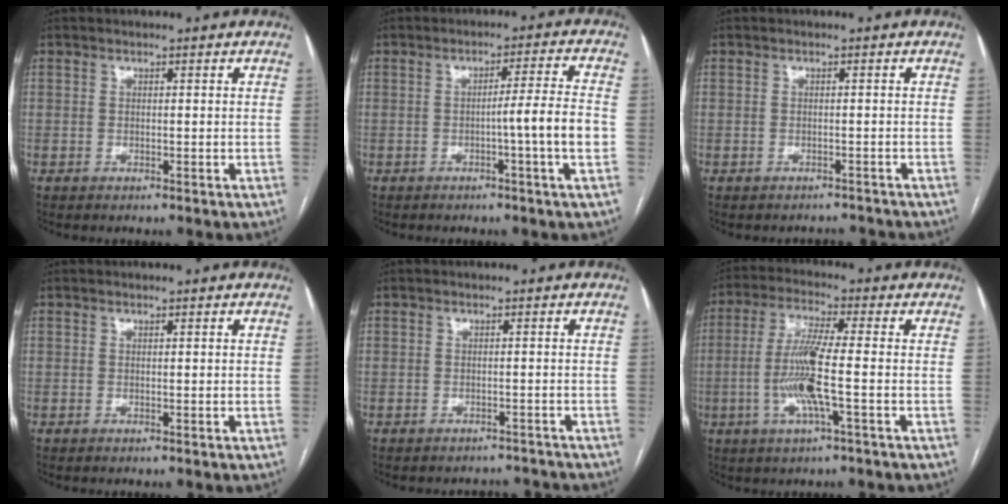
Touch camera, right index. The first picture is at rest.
{"total": 6.6, "force": [-1.7, -1.3, 6.2], "torque": [-0.088, 0.004, -0.025]}
{"total": 1.9, "force": [-1.8, 0.6, -0.6], "torque": [0.011, 0.002, -0.019]}
{"total": 0.0}
{"total": 3.0, "force": [-2.6, 1.3, -0.5], "torque": [0.010, 0.008, -0.034]}
{"total": 9.3, "force": [-1.9, 0.1, 9.1], "torque": [-0.188, -0.004, -0.042]}